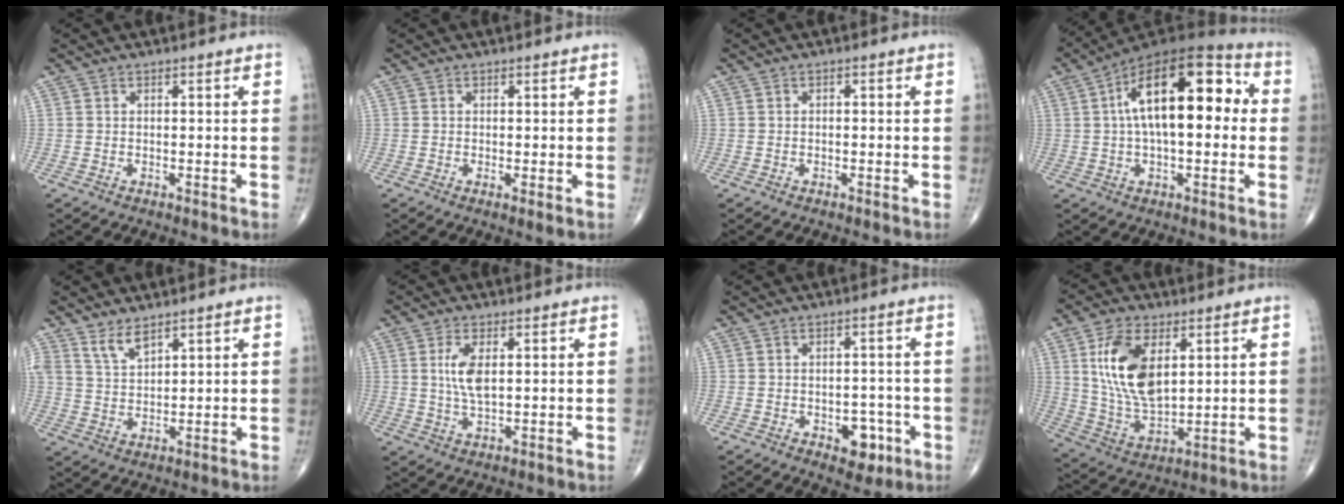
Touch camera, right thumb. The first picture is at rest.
{"total": 1.3, "force": [-0.2, 0.2, 1.2], "torque": [-0.022, -0.006, -0.007]}
{"total": 0.6, "force": [0.0, 0.4, 0.4], "torque": [-0.005, 0.001, -0.002]}
{"total": 20.2, "force": [3.2, 9.4, 17.6], "torque": [-0.262, 0.033, 0.038]}
{"total": 4.3, "force": [3.4, 1.6, 2.1], "torque": [-0.033, -0.024, 0.073]}
{"total": 5.5, "force": [1.2, 2.3, 4.9], "torque": [-0.101, -0.007, 0.025]}
{"total": 5.9, "force": [-2.5, 3.7, 3.9], "torque": [-0.017, 0.015, -0.028]}
{"total": 14.8, "force": [4.4, 7.9, 11.7], "torque": [-0.214, -0.019, 0.093]}